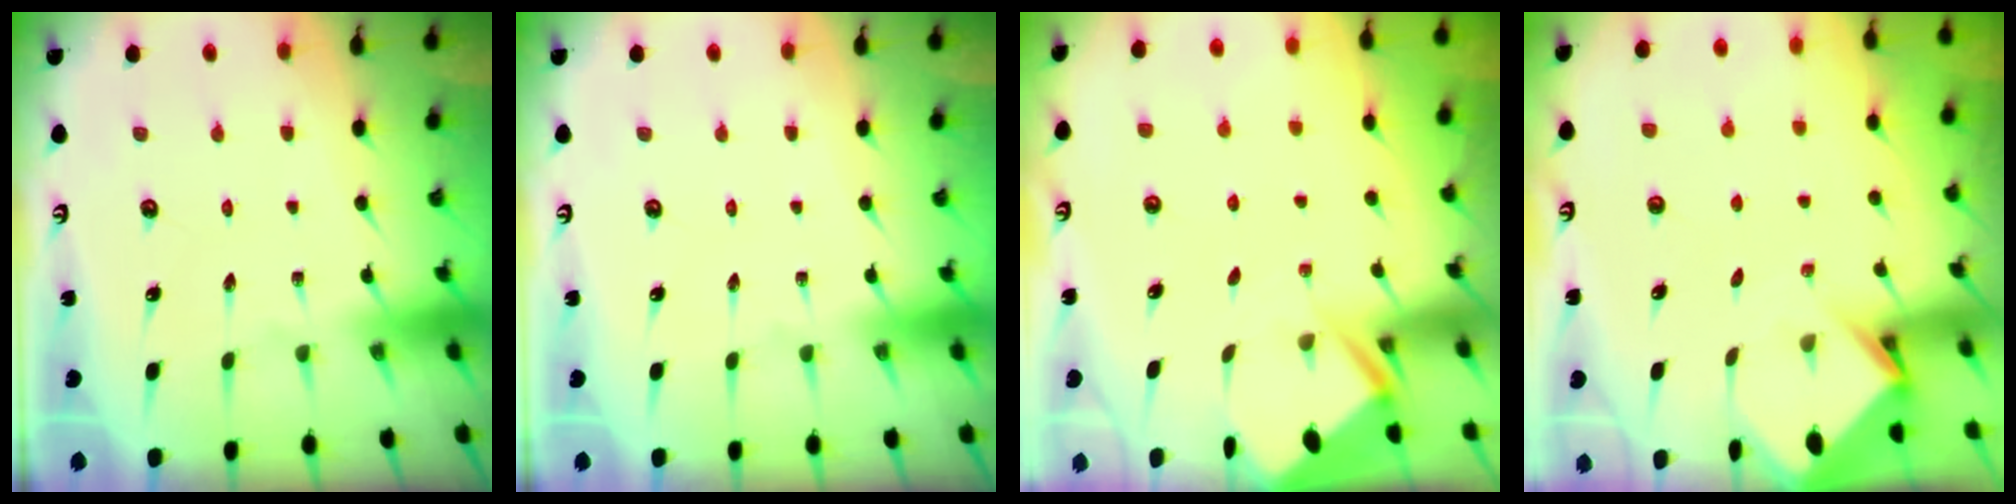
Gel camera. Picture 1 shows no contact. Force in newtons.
{"total": 0.0}
{"total": 2.9, "press": 2.8, "slide": 0.4}
{"total": 3.3, "press": 3.3, "slide": 0.2}